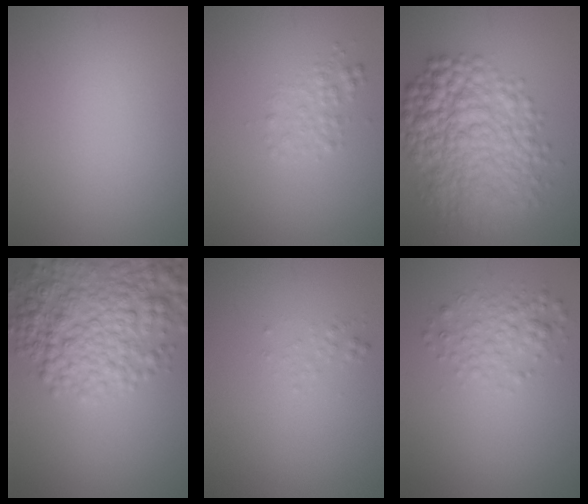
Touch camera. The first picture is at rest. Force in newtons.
{"total": 1.6, "press": 1.6, "slide": 0.0}
{"total": 9.5, "press": 9.5, "slide": 0.1}
{"total": 8.1, "press": 8.1, "slide": 0.3}
{"total": 0.8, "press": 0.8, "slide": 0.1}
{"total": 2.6, "press": 2.6, "slide": 0.0}